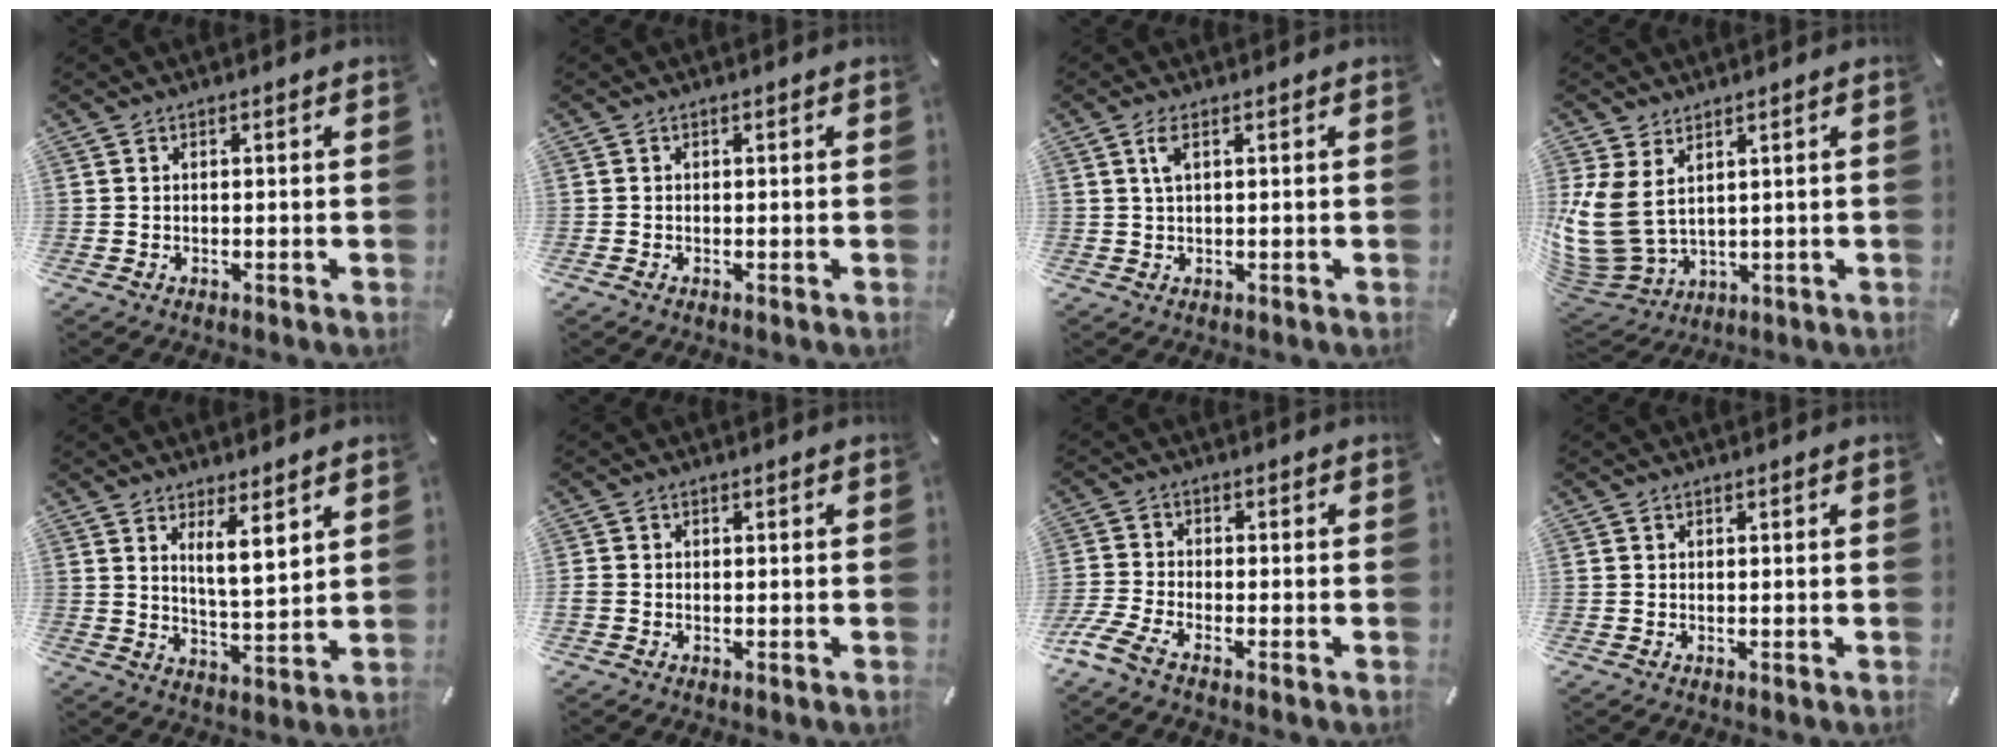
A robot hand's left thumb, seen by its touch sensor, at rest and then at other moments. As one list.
[{"total": 0.0}, {"total": 2.6, "force": [0.9, 0.6, 2.4], "torque": [-0.054, 0.005, 0.015]}, {"total": 11.9, "force": [2.9, 8.9, 7.4], "torque": [-0.193, -0.017, 0.057]}, {"total": 7.5, "force": [5.0, 1.8, 5.3], "torque": [-0.087, -0.032, 0.083]}, {"total": 1.0, "force": [-0.3, 0.9, 0.4], "torque": [-0.005, 0.005, -0.006]}, {"total": 5.1, "force": [-3.5, 1.7, 3.4], "torque": [-0.095, -0.006, -0.070]}, {"total": 0.0}]